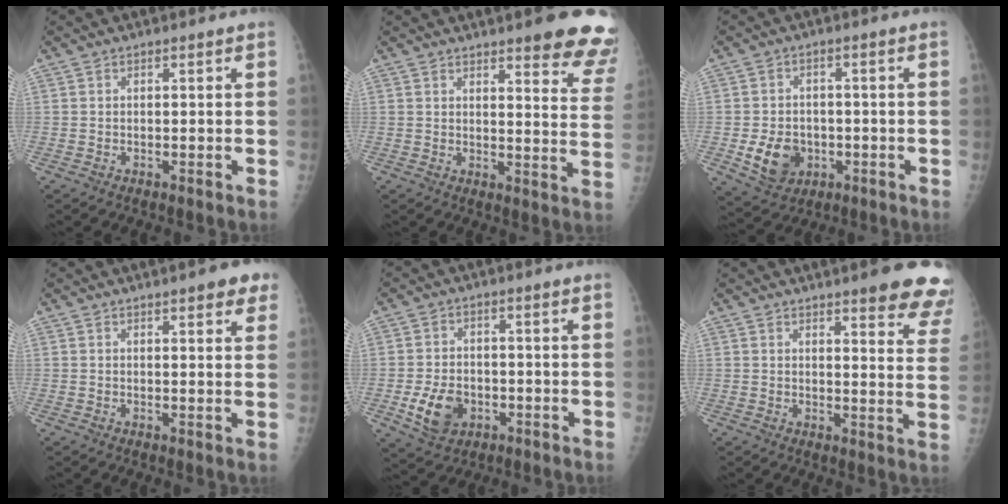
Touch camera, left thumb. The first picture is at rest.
{"total": 14.8, "force": [10.9, 3.3, 9.4], "torque": [-0.077, -0.059, 0.113]}
{"total": 8.2, "force": [-2.3, 6.5, 4.4], "torque": [-0.051, 0.005, -0.029]}
{"total": 5.6, "force": [3.4, 1.7, 4.2], "torque": [-0.032, -0.009, 0.036]}
{"total": 7.7, "force": [-2.6, 5.7, 4.6], "torque": [-0.069, 0.007, -0.038]}
{"total": 13.7, "force": [10.0, 3.1, 8.9], "torque": [-0.071, -0.051, 0.101]}